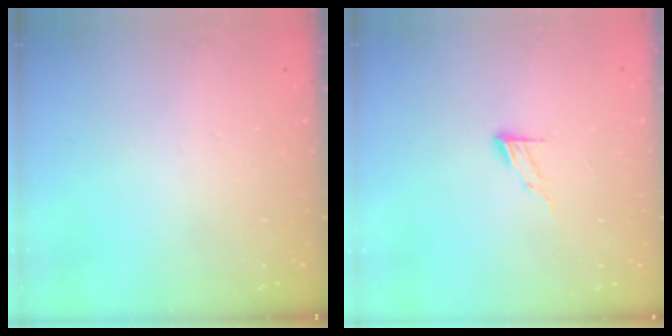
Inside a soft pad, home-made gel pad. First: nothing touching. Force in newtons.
{"total": 5.9, "press": 5.9, "slide": 0.6}